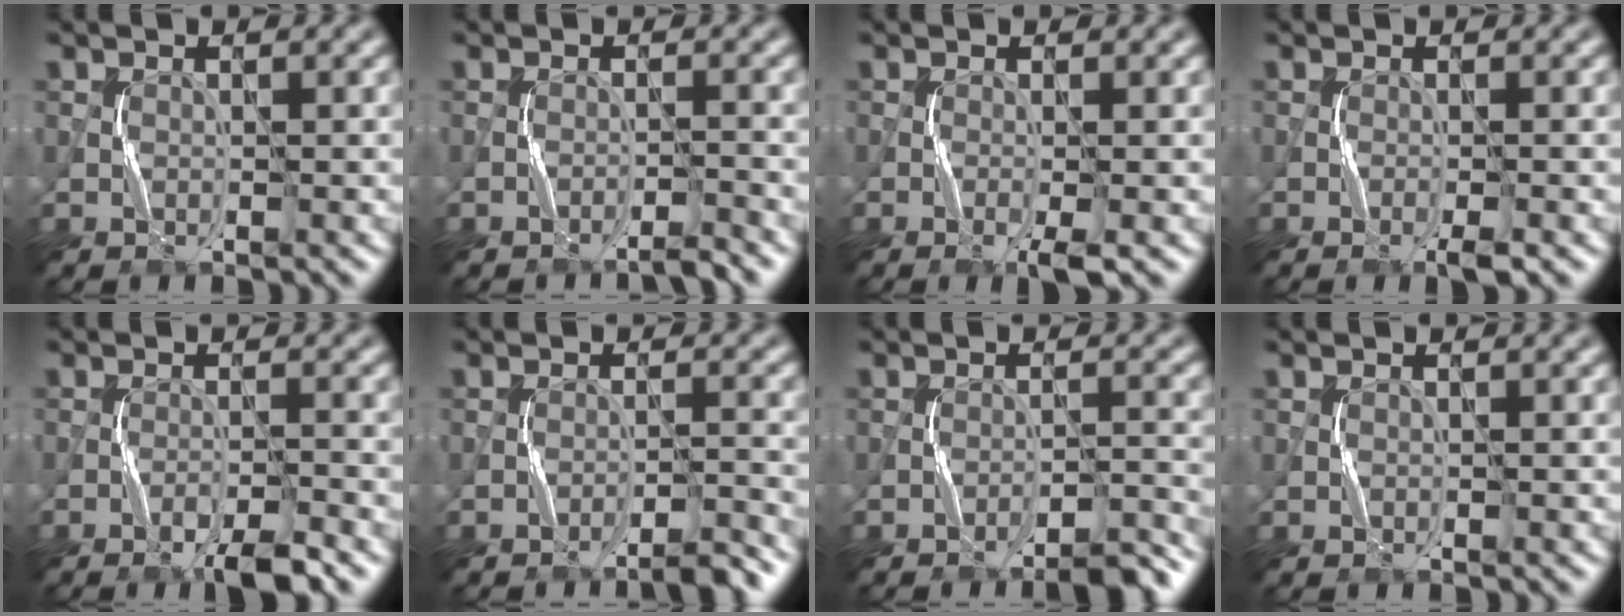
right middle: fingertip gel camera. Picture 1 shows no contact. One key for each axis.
{"total": 1.5, "fx": -1.4, "fy": -0.3, "fz": 0.4, "tx": -0.005, "ty": 0.010, "tz": -0.027}
{"total": 1.6, "fx": -0.8, "fy": -0.1, "fz": 1.3, "tx": -0.029, "ty": -0.001, "tz": -0.019}
{"total": 1.2, "fx": -0.8, "fy": -0.2, "fz": 0.9, "tx": -0.020, "ty": 0.002, "tz": -0.017}
{"total": 3.4, "fx": -2.5, "fy": 0.1, "fz": 2.2, "tx": -0.039, "ty": 0.007, "tz": -0.046}
{"total": 2.4, "fx": -2.1, "fy": -0.2, "fz": 1.0, "tx": -0.013, "ty": 0.012, "tz": -0.040}
{"total": 3.0, "fx": -2.7, "fy": 0.0, "fz": 1.3, "tx": -0.018, "ty": 0.012, "tz": -0.044}
{"total": 0.0}